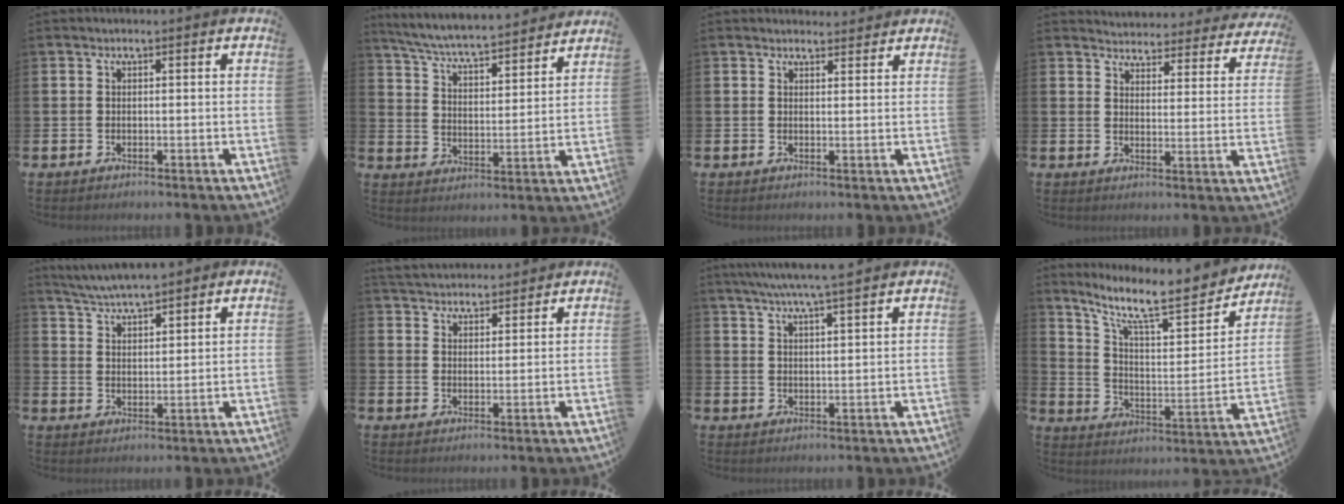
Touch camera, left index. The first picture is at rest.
{"total": 6.3, "force": [6.0, 0.3, 1.7], "torque": [-0.063, -0.048, 0.101]}
{"total": 2.0, "force": [1.9, 0.3, -0.1], "torque": [0.007, -0.010, 0.033]}
{"total": 3.9, "force": [3.9, 0.7, 0.0], "torque": [-0.017, -0.031, 0.065]}
{"total": 5.2, "force": [5.1, 0.5, 0.9], "torque": [-0.041, -0.021, 0.094]}
{"total": 4.2, "force": [4.1, 0.8, -0.1], "torque": [-0.011, -0.021, 0.075]}
{"total": 5.9, "force": [5.5, -0.2, 2.1], "torque": [-0.048, -0.023, 0.097]}
{"total": 11.6, "force": [9.6, 2.6, 6.1], "torque": [-0.137, -0.062, 0.159]}